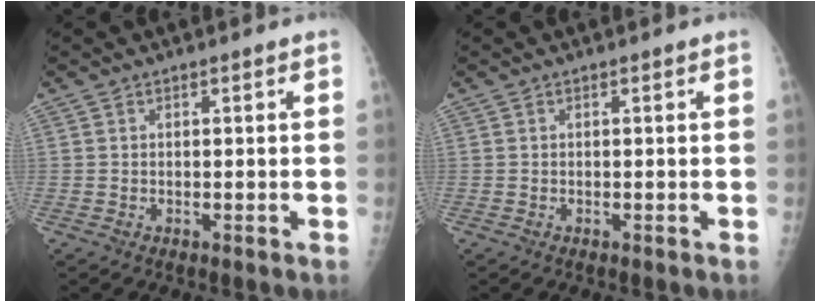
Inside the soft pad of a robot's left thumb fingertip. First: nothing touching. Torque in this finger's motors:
{"motor_torque": [0.00, 0.00, 0.00, 0.00, 0.00]}